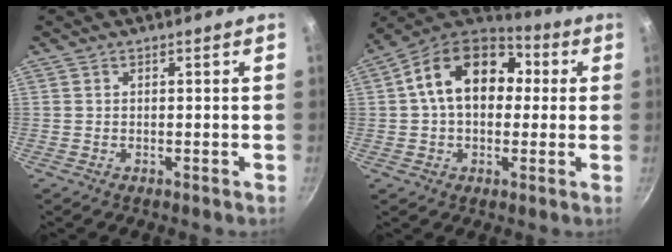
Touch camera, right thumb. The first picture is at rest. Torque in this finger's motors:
{"motor_torque": [0.54, 3.53, 1.65, 0.00, 0.12]}